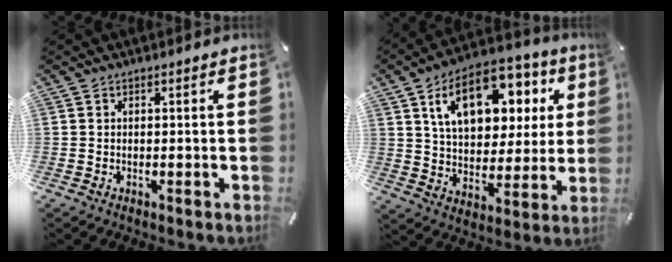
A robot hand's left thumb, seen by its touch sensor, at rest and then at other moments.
{"total": 17.9, "force": [8.2, 11.2, 11.4], "torque": [-0.188, -0.020, 0.143]}